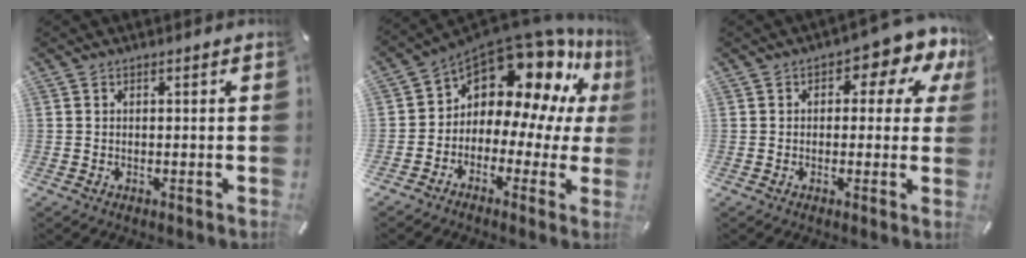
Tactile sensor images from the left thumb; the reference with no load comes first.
{"total": 13.1, "force": [9.2, 7.1, 6.0], "torque": [-0.108, -0.095, 0.158]}
{"total": 7.5, "force": [2.6, 4.0, 5.8], "torque": [-0.070, -0.016, 0.036]}